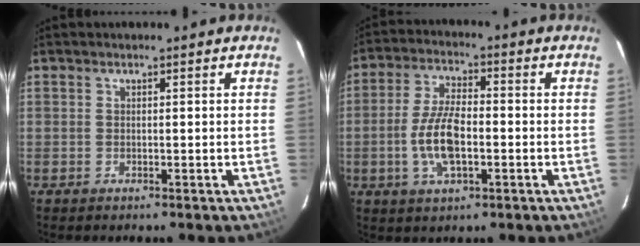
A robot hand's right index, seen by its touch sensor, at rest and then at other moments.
{"total": 9.3, "force": [-2.1, 3.9, 8.2], "torque": [-0.170, 0.004, -0.040]}